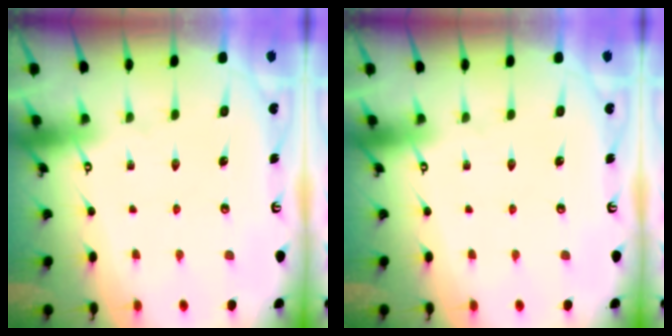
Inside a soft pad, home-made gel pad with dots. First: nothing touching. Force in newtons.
{"total": 0.0}